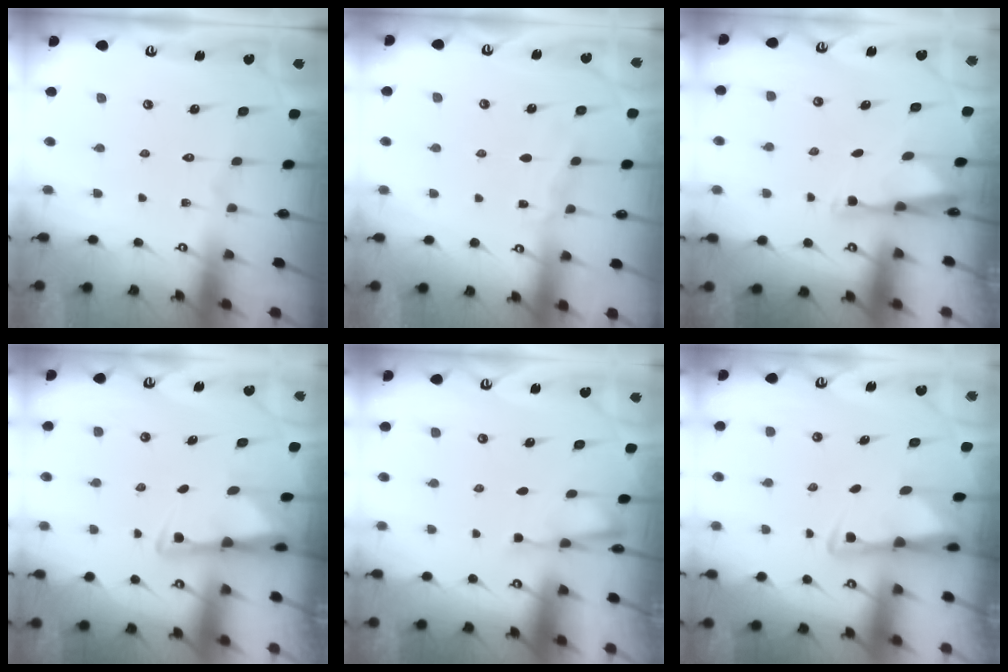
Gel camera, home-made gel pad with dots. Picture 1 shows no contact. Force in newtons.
{"total": 4.7, "press": 4.6, "slide": 0.6}
{"total": 2.9, "press": 2.8, "slide": 0.5}
{"total": 2.8, "press": 2.8, "slide": 0.6}
{"total": 2.5, "press": 2.4, "slide": 0.4}
{"total": 2.9, "press": 2.8, "slide": 0.4}